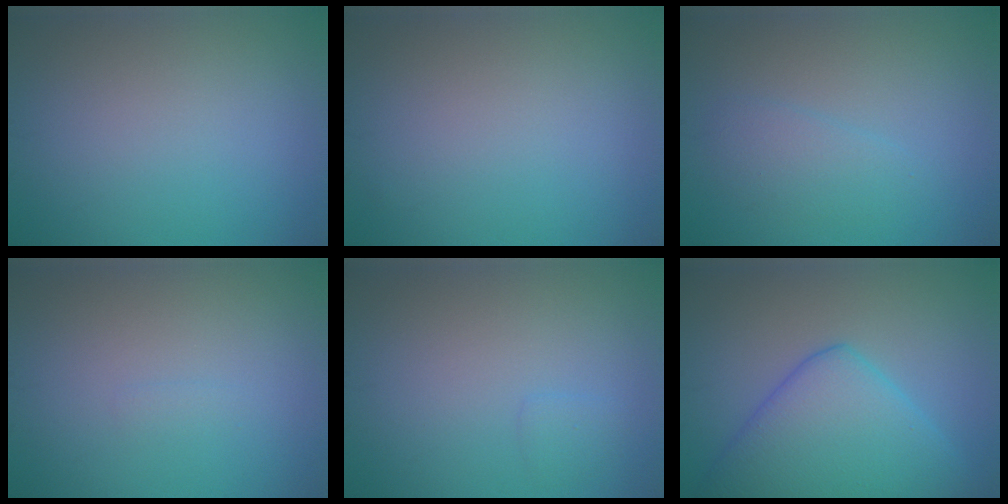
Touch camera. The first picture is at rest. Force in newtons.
{"total": 0.0}
{"total": 2.0, "press": 2.0, "slide": 0.1}
{"total": 0.5, "press": 0.5, "slide": 0.1}
{"total": 0.8, "press": 0.8, "slide": 0.1}
{"total": 8.4, "press": 8.4, "slide": 0.4}